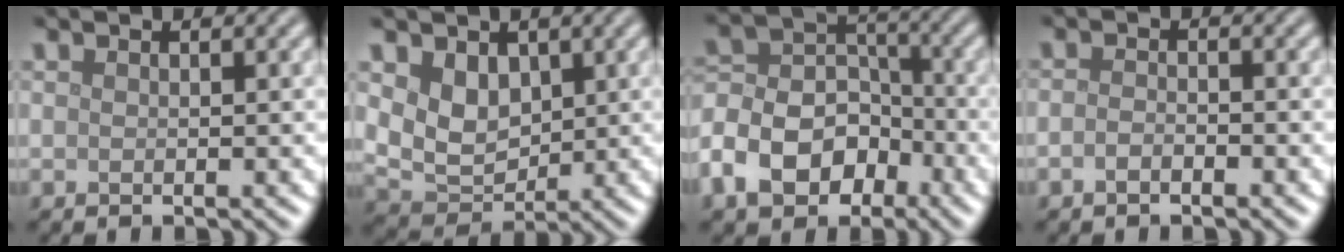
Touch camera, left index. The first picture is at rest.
{"total": 3.9, "force": [1.2, 3.0, 2.3], "torque": [-0.051, -0.012, 0.023]}
{"total": 9.1, "force": [-5.2, 6.2, 4.2], "torque": [-0.071, 0.004, -0.106]}
{"total": 1.3, "force": [-0.8, 0.5, 0.9], "torque": [-0.021, 0.000, -0.018]}